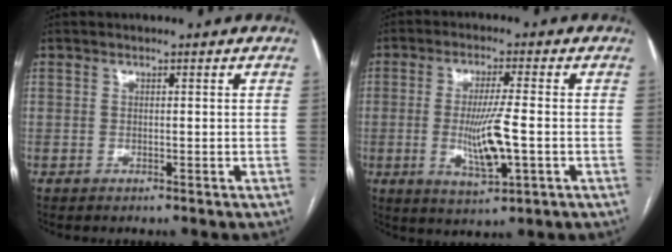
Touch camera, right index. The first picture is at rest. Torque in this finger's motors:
{"motor_torque": [0.97, -0.22, 0.61, 0.09]}